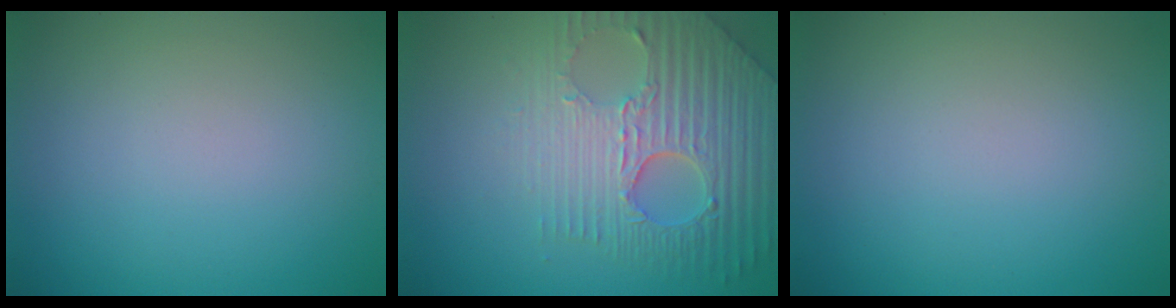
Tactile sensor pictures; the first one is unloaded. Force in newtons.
{"total": 7.6, "press": 5.5, "slide": 5.3}
{"total": 0.0}